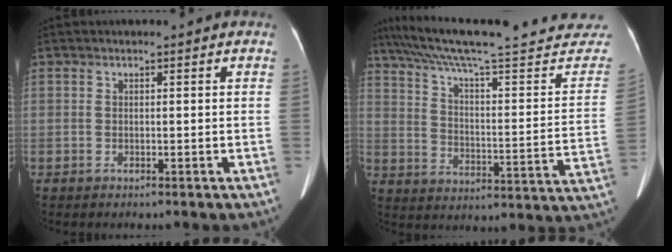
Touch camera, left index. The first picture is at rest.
{"total": 32.2, "force": [29.3, 2.5, 13.1], "torque": [-0.200, -0.098, 0.375]}